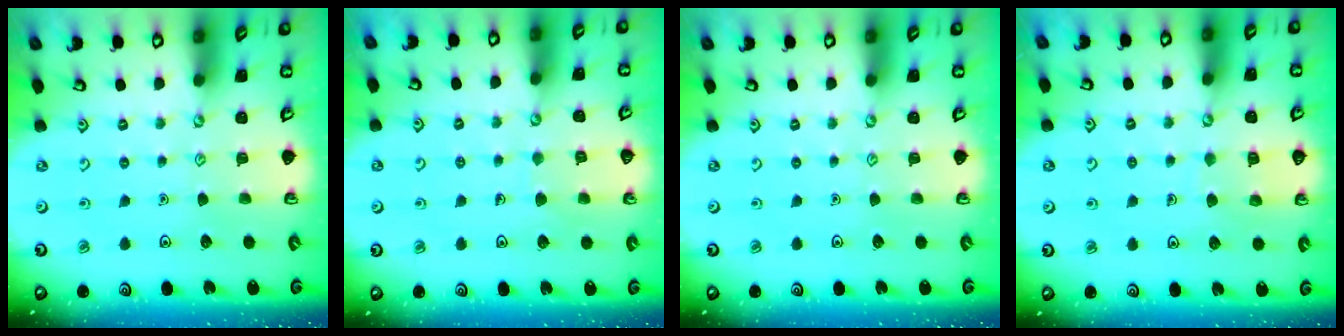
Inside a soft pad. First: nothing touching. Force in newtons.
{"total": 5.2, "press": 5.1, "slide": 0.3}
{"total": 0.0}
{"total": 6.7, "press": 6.7, "slide": 0.4}